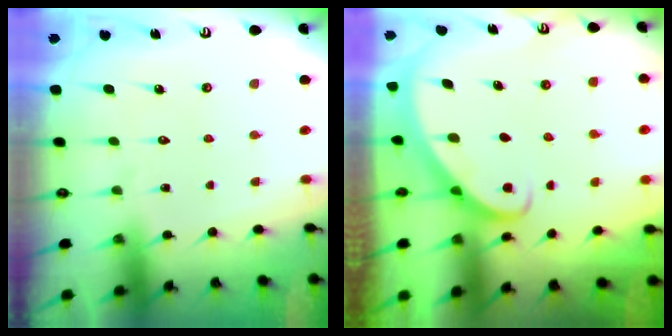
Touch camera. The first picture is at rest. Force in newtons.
{"total": 2.7, "press": 2.7, "slide": 0.2}